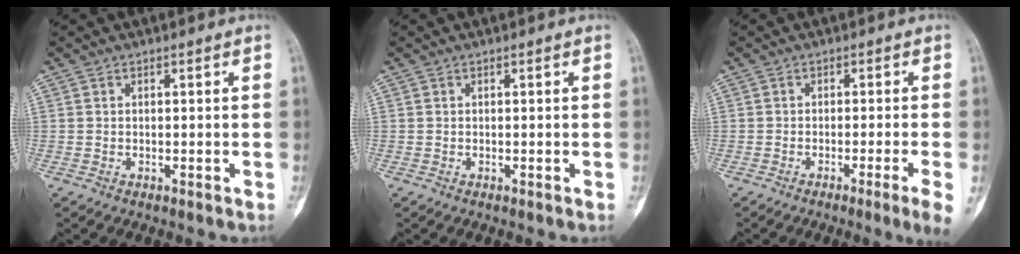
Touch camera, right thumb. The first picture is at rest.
{"total": 0.0}
{"total": 4.7, "force": [-2.3, -1.0, 3.9], "torque": [-0.068, -0.003, -0.036]}